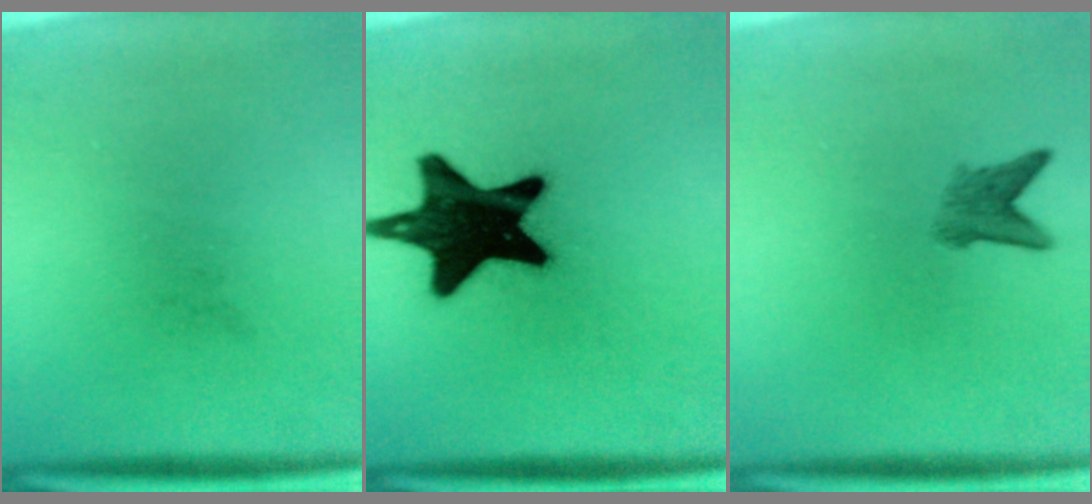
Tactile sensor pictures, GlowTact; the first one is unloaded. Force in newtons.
{"total": 20.1}
{"total": 3.0}